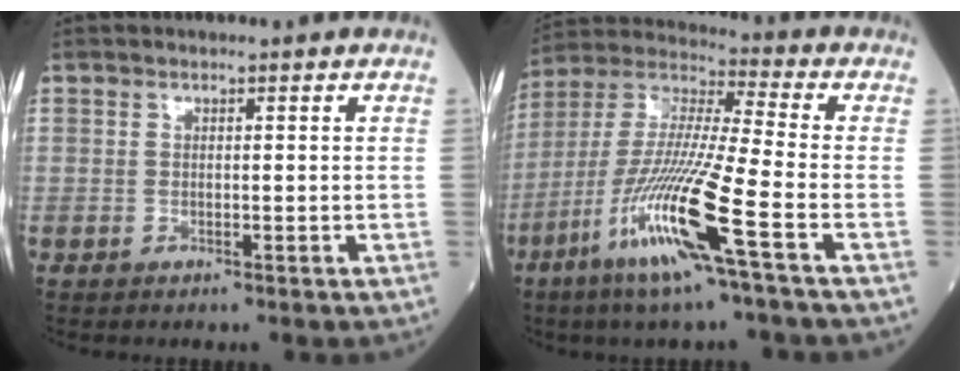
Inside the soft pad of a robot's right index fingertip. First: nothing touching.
{"total": 16.5, "force": [-7.4, -0.3, 14.7], "torque": [-0.312, -0.026, -0.146]}